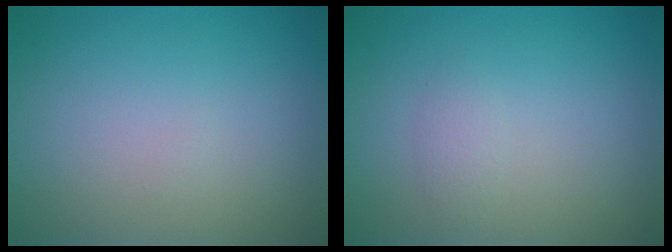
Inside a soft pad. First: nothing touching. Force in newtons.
{"total": 0.9, "press": 0.9, "slide": 0.0}